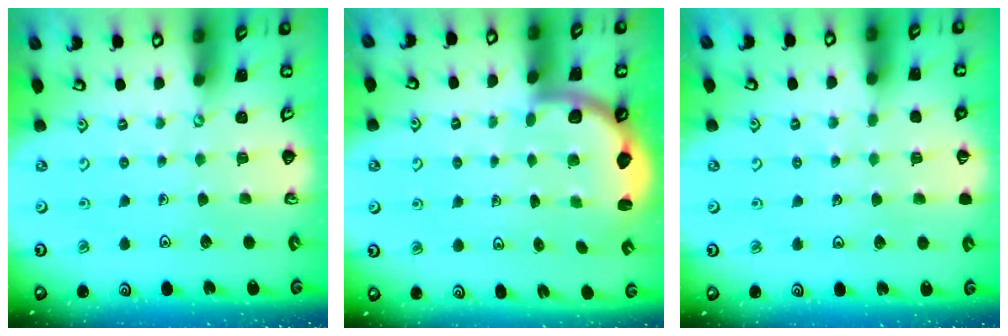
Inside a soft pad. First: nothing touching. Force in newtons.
{"total": 2.5, "press": 2.5, "slide": 0.6}
{"total": 2.1, "press": 2.1, "slide": 0.4}